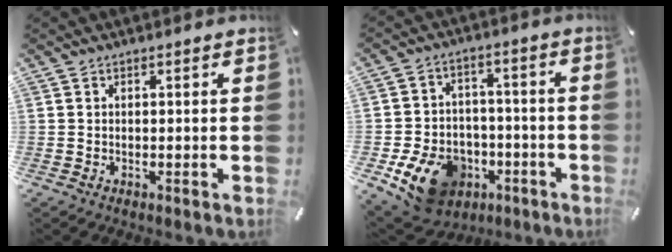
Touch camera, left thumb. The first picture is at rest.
{"total": 13.9, "force": [-6.3, 10.4, 6.7], "torque": [-0.102, 0.040, -0.100]}